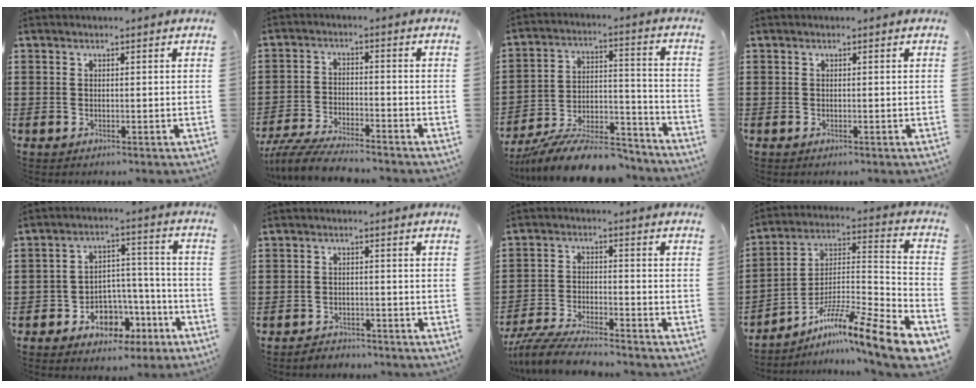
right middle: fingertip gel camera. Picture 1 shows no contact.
{"total": 5.9, "force": [-5.5, 0.5, 1.9], "torque": [-0.048, -0.005, -0.111]}
{"total": 12.2, "force": [-10.9, 2.1, 5.0], "torque": [-0.077, 0.034, -0.206]}
{"total": 0.0}
{"total": 6.3, "force": [-4.0, 4.2, 2.4], "torque": [-0.042, 0.027, -0.069]}
{"total": 2.3, "force": [-2.2, 0.6, -0.3], "torque": [0.000, 0.003, -0.052]}
{"total": 6.6, "force": [-6.2, 0.6, 2.3], "torque": [-0.052, -0.003, -0.121]}
{"total": 11.2, "force": [-7.9, 1.1, 7.8], "torque": [-0.136, -0.002, -0.155]}